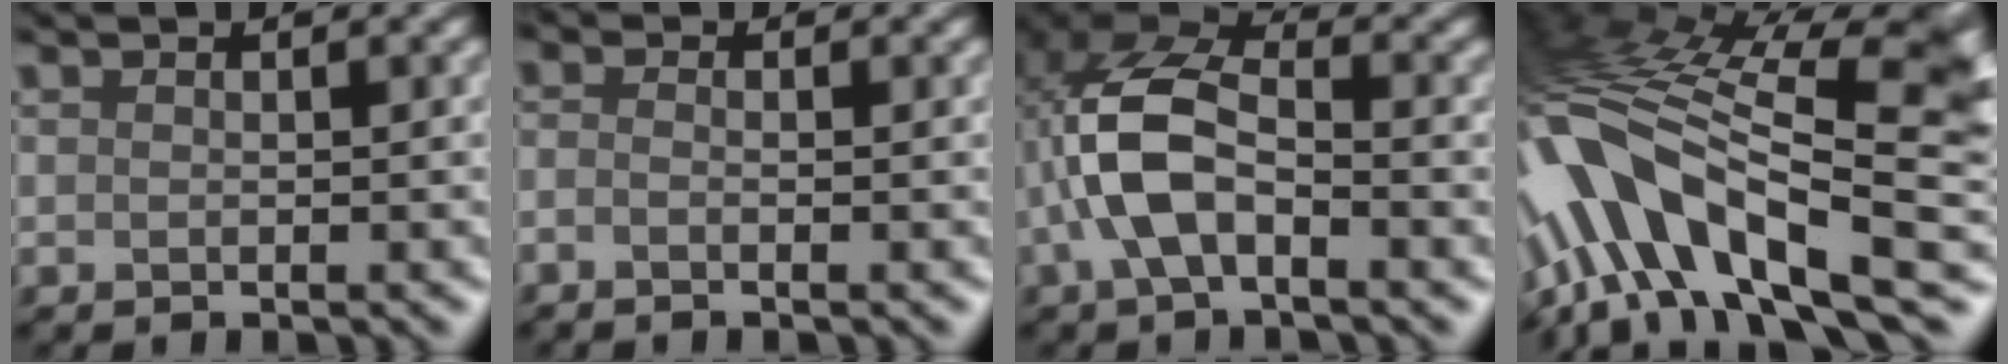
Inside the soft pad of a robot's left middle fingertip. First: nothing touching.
{"total": 1.3, "force": [-1.2, 0.2, 0.4], "torque": [-0.014, -0.005, -0.017]}
{"total": 6.2, "force": [-1.7, 3.3, 4.9], "torque": [-0.125, 0.016, -0.033]}
{"total": 14.3, "force": [-4.1, 6.3, 12.2], "torque": [-0.249, 0.013, -0.069]}